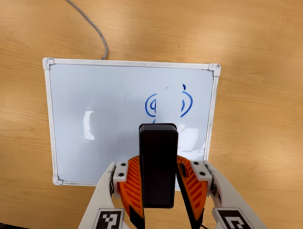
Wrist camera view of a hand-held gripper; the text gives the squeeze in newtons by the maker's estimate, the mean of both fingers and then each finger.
{"total": 6.4, "left": 5.8, "right": 7.1}